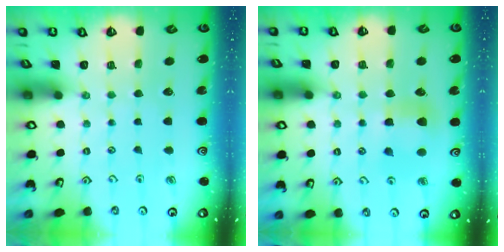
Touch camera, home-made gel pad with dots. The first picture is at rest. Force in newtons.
{"total": 6.3, "press": 6.3, "slide": 0.4}